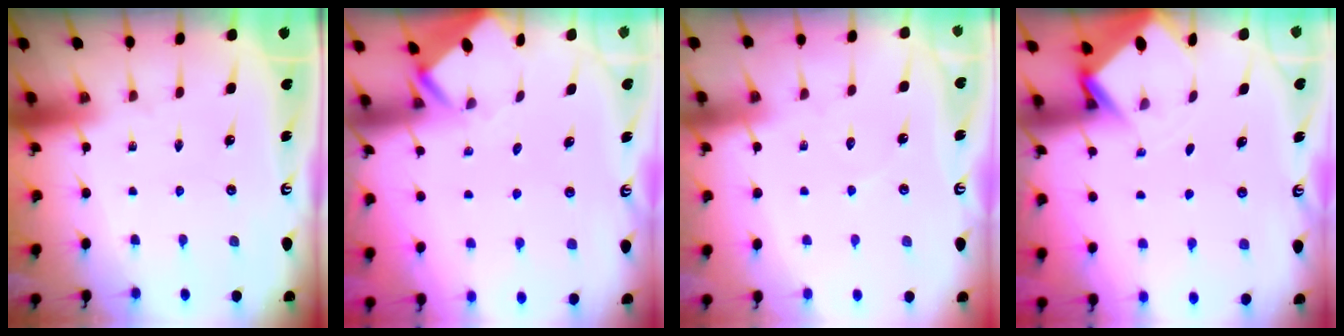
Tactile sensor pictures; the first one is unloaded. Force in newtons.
{"total": 3.6, "press": 3.6, "slide": 0.2}
{"total": 3.7, "press": 3.7, "slide": 0.5}
{"total": 2.9, "press": 2.9, "slide": 0.2}